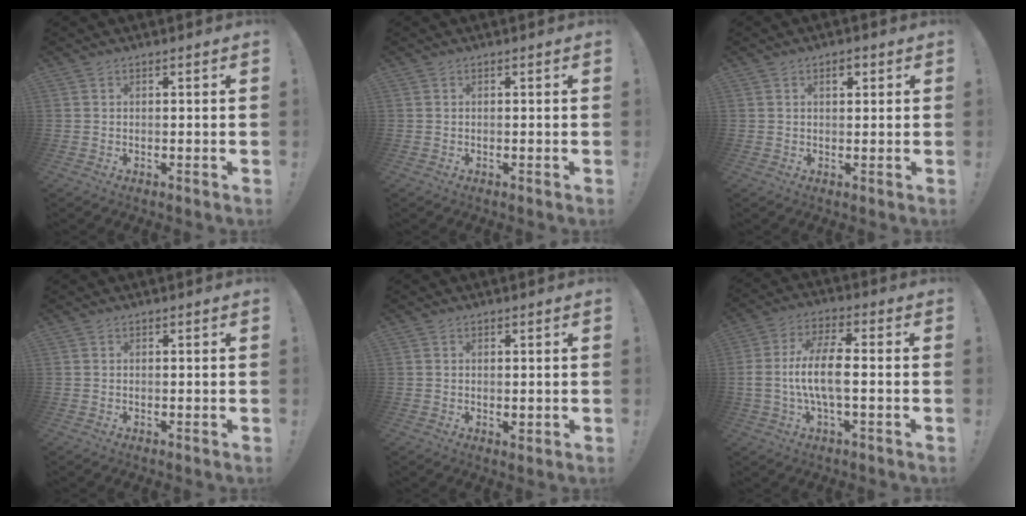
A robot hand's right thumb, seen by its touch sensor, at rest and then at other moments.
{"total": 0.0}
{"total": 2.6, "force": [1.2, 1.2, 2.0], "torque": [-0.019, -0.004, 0.015]}
{"total": 0.0}
{"total": 1.0, "force": [0.3, 0.7, 0.7], "torque": [-0.004, -0.003, 0.005]}
{"total": 11.9, "force": [-1.3, 4.1, 11.1], "torque": [-0.226, 0.006, -0.026]}